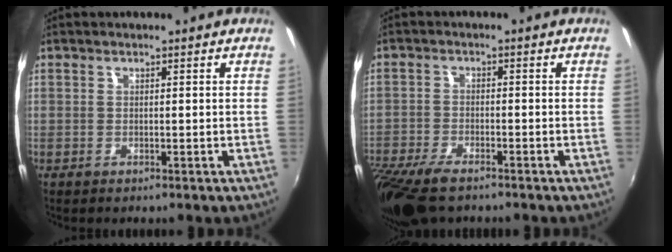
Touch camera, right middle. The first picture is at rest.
{"total": 12.3, "force": [-9.2, 4.2, 6.9], "torque": [-0.170, -0.050, -0.171]}